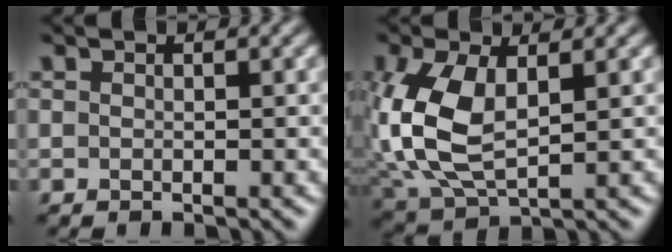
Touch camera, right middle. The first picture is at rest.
{"total": 7.8, "force": [0.8, 4.6, 6.3], "torque": [-0.163, -0.002, 0.019]}